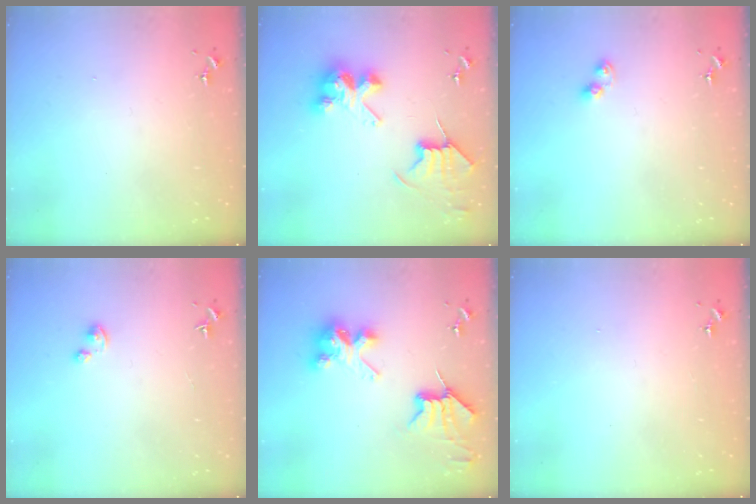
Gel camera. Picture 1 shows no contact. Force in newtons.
{"total": 9.4, "press": 9.4, "slide": 0.8}
{"total": 4.1, "press": 4.1, "slide": 0.4}
{"total": 2.5, "press": 2.5, "slide": 0.2}
{"total": 10.1, "press": 10.1, "slide": 0.4}
{"total": 0.0}